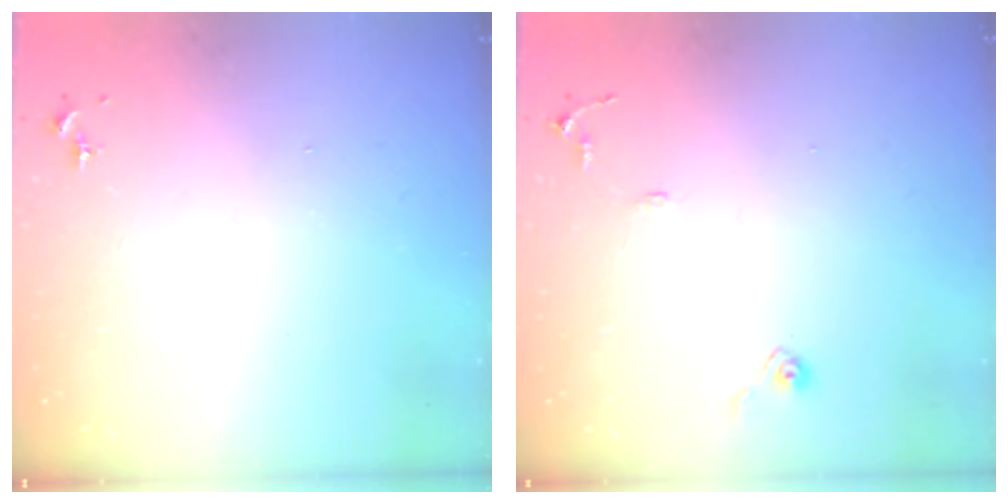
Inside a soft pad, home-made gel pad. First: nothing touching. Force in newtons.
{"total": 8.0, "press": 8.0, "slide": 0.8}